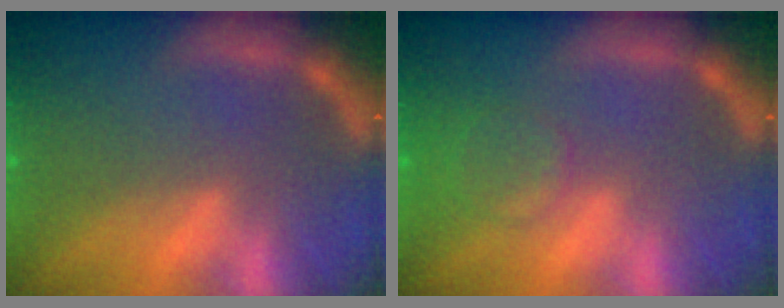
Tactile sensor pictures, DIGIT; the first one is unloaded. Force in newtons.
{"total": 2.9}